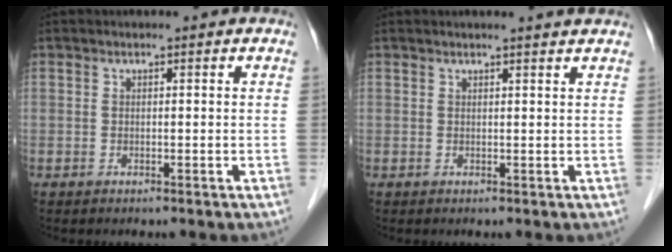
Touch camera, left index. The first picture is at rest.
{"total": 2.5, "force": [2.3, -0.5, 0.8], "torque": [-0.016, 0.000, 0.024]}